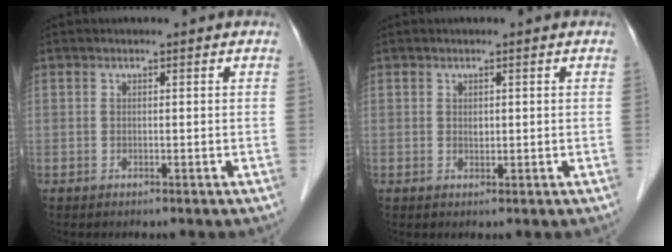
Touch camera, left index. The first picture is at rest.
{"total": 0.8, "force": [0.2, 0.5, 0.5], "torque": [-0.008, 0.000, 0.005]}